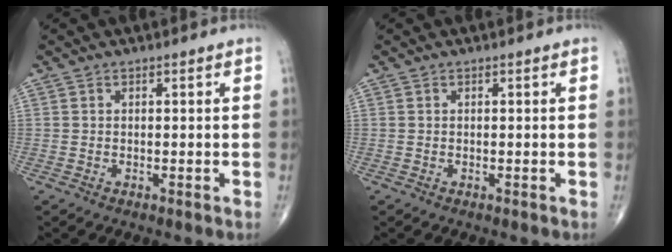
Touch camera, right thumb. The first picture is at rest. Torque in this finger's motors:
{"motor_torque": [0.00, 0.00, -0.03, -0.04, 0.00]}